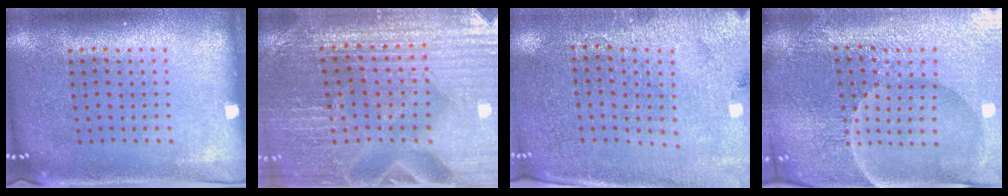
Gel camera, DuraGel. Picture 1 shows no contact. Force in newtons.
{"total": 3.4, "press": 3.4, "slide": 0.3}
{"total": 3.0, "press": 2.9, "slide": 0.8}
{"total": 5.0, "press": 4.9, "slide": 1.3}